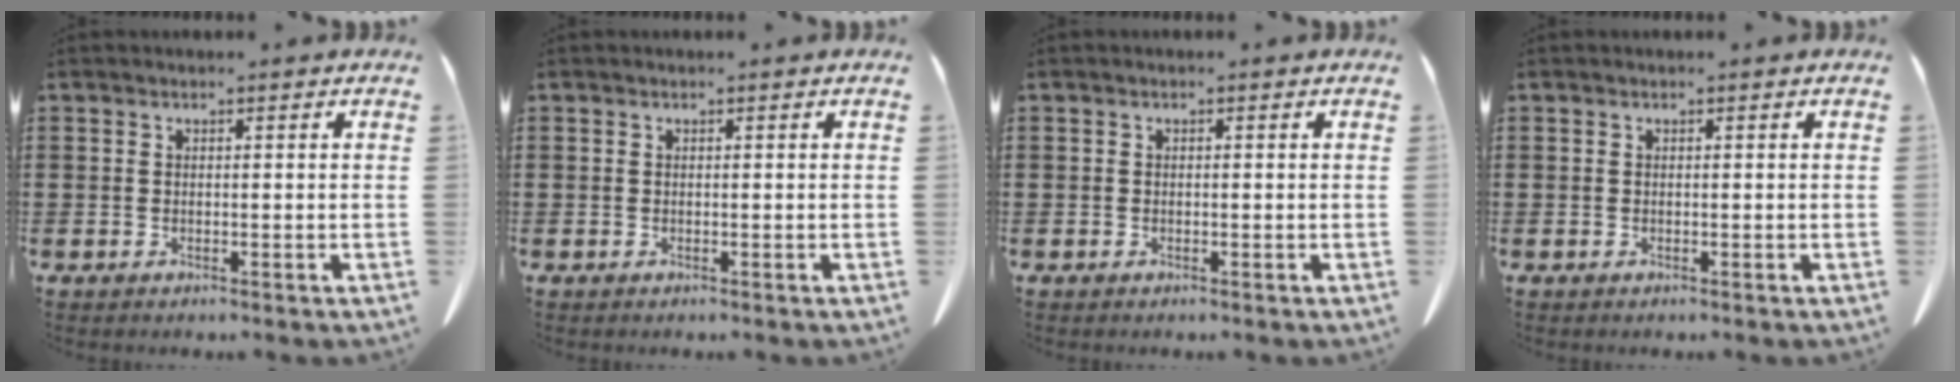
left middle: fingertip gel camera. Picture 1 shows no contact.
{"total": 0.0}
{"total": 0.0}
{"total": 0.0}